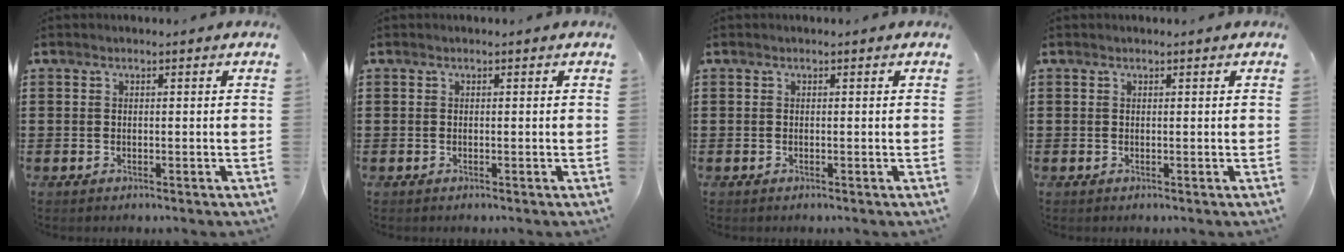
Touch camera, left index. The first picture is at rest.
{"total": 0.0}
{"total": 0.0}
{"total": 0.0}